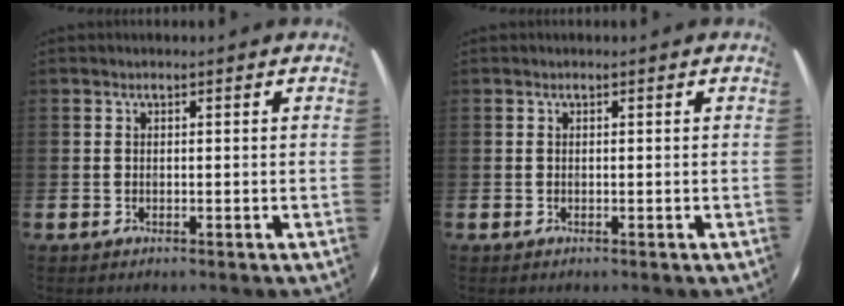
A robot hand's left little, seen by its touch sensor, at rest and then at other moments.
{"total": 0.0}